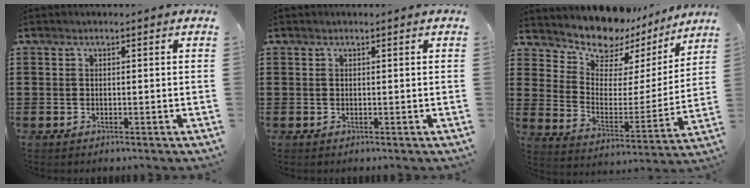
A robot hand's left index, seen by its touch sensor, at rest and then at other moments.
{"total": 0.0}
{"total": 9.1, "force": [8.6, 2.9, 1.0], "torque": [-0.049, -0.078, 0.150]}